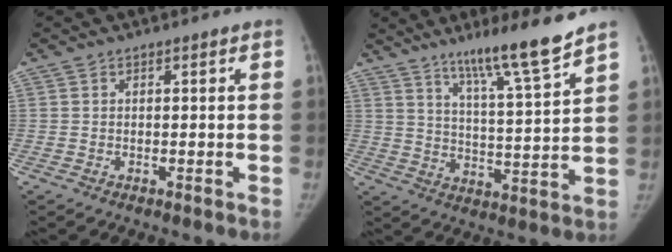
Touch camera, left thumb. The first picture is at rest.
{"total": 12.6, "force": [9.4, 0.0, 8.3], "torque": [-0.132, -0.065, 0.157]}